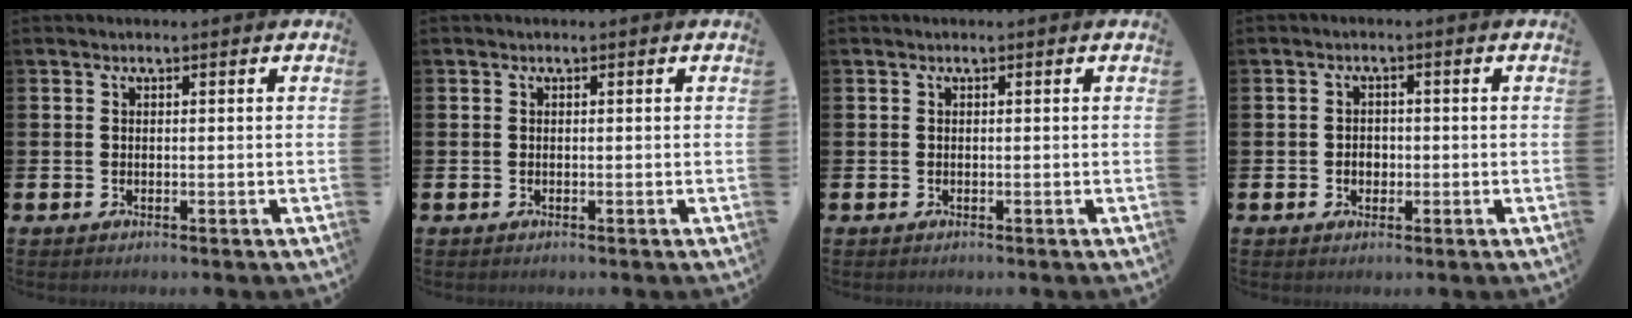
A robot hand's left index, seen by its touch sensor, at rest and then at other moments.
{"total": 0.0}
{"total": 0.0}
{"total": 1.9, "force": [-0.4, 1.5, 1.0], "torque": [-0.010, 0.004, -0.013]}